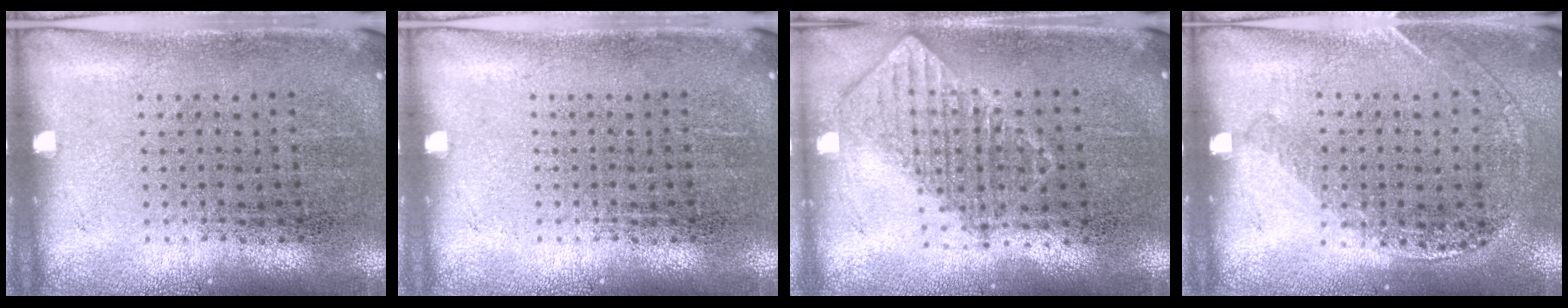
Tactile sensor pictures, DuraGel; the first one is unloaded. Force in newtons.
{"total": 0.0}
{"total": 0.9, "press": 0.8, "slide": 0.2}
{"total": 1.2, "press": 1.2, "slide": 0.2}